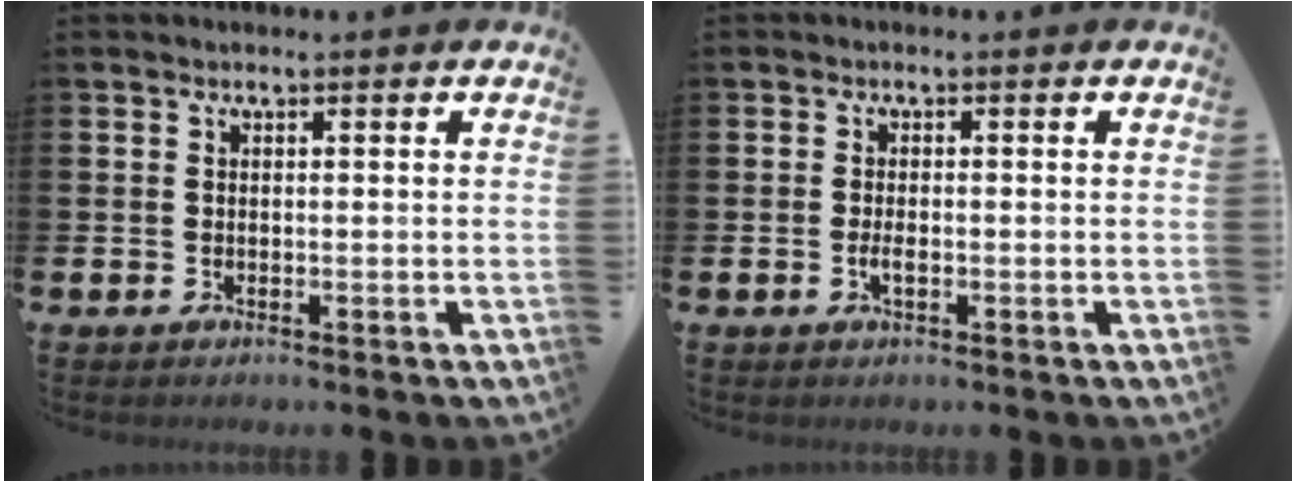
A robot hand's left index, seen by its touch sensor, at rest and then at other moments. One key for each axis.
{"total": 1.6, "fx": -0.4, "fy": 0.6, "fz": 1.4, "tx": -0.032, "ty": 0.003, "tz": -0.007}